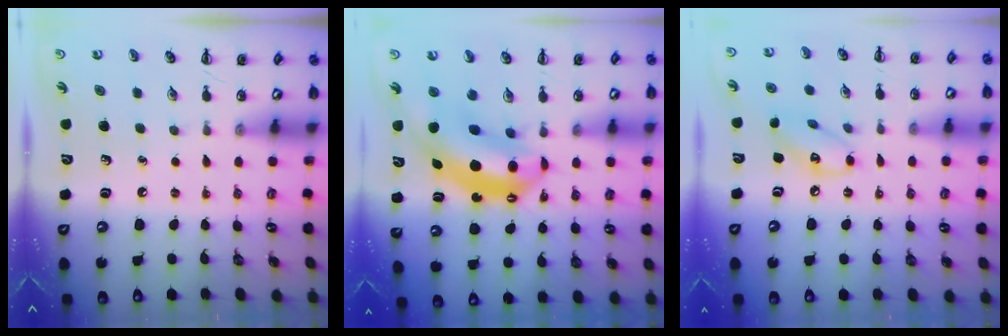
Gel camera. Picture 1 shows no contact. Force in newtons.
{"total": 8.9, "press": 8.6, "slide": 2.3}
{"total": 8.7, "press": 8.6, "slide": 1.1}